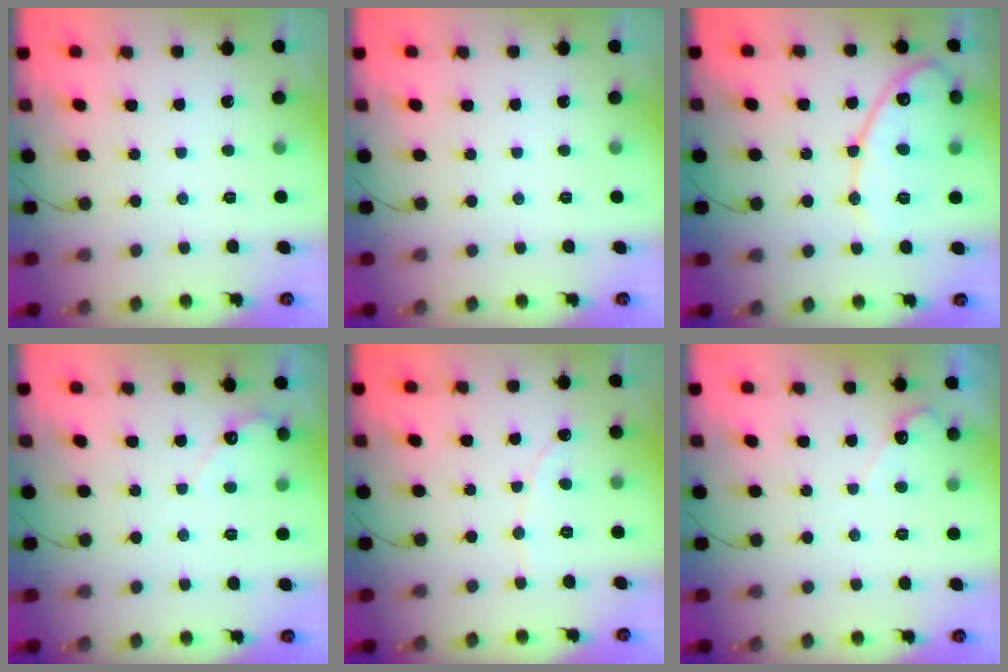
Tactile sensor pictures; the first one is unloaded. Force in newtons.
{"total": 0.0}
{"total": 14.0, "press": 14.0, "slide": 0.7}
{"total": 2.7, "press": 2.7, "slide": 0.2}
{"total": 1.9, "press": 1.9, "slide": 0.1}
{"total": 3.3, "press": 3.3, "slide": 0.1}